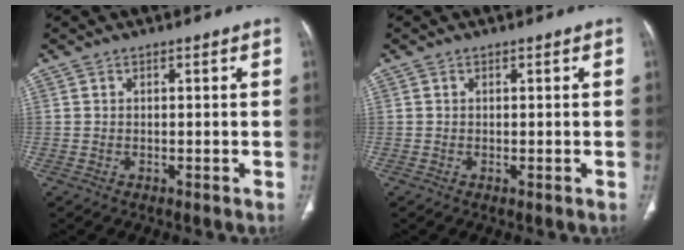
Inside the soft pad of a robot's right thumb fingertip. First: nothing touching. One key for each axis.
{"total": 0.0}